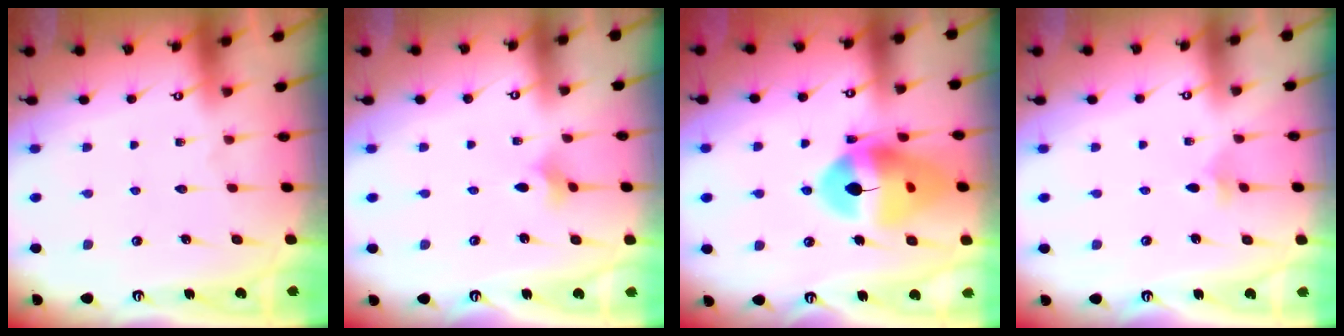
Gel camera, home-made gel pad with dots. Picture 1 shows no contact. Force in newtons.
{"total": 1.9, "press": 1.8, "slide": 0.5}
{"total": 17.1, "press": 16.9, "slide": 2.2}
{"total": 2.4, "press": 2.3, "slide": 0.6}